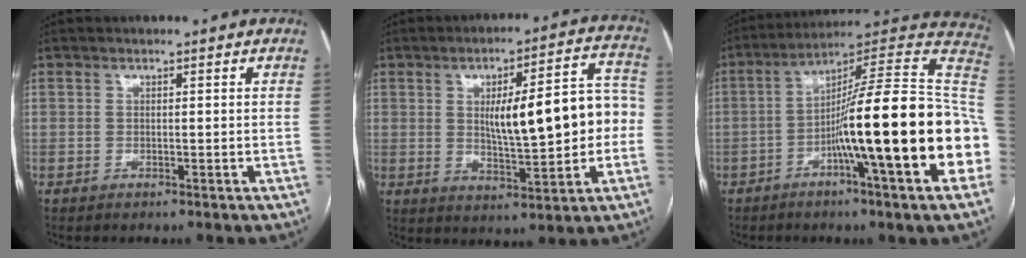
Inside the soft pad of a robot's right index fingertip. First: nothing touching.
{"total": 14.7, "force": [0.2, 3.7, 14.2], "torque": [-0.197, 0.031, 0.013]}
{"total": 25.8, "force": [-5.2, 0.4, 25.3], "torque": [-0.290, 0.013, -0.092]}